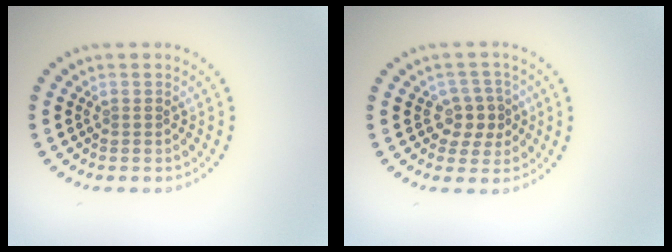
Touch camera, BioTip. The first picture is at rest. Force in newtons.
{"total": 2.7, "press": 2.5, "slide": 1.0}